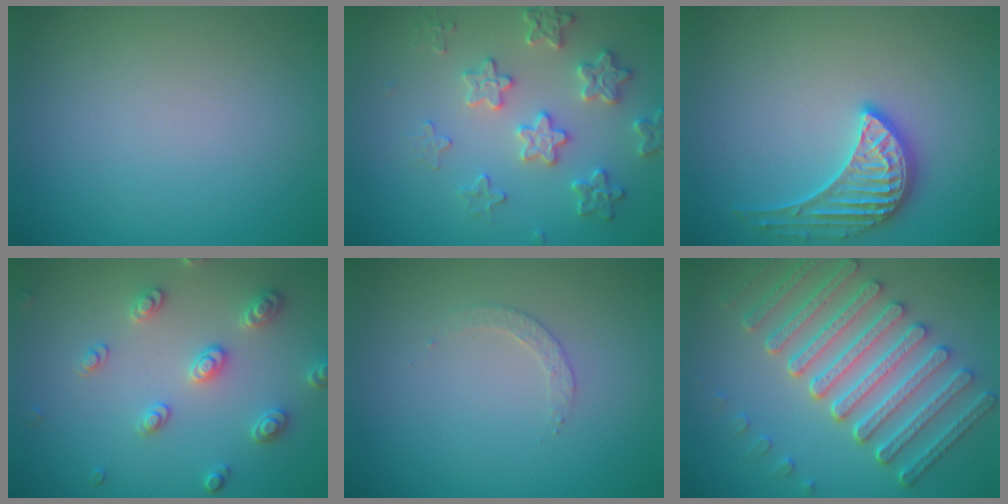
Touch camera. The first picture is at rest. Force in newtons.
{"total": 3.6, "press": 3.6, "slide": 0.8}
{"total": 3.3, "press": 3.2, "slide": 0.6}
{"total": 3.2, "press": 3.0, "slide": 0.9}
{"total": 1.2, "press": 1.2, "slide": 0.3}
{"total": 7.7, "press": 6.1, "slide": 4.8}